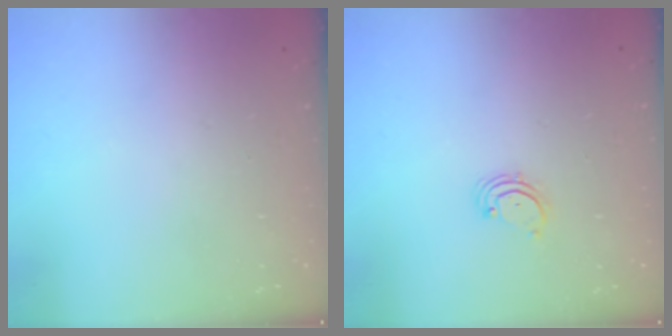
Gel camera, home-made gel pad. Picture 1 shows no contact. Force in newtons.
{"total": 1.7, "press": 1.6, "slide": 0.2}